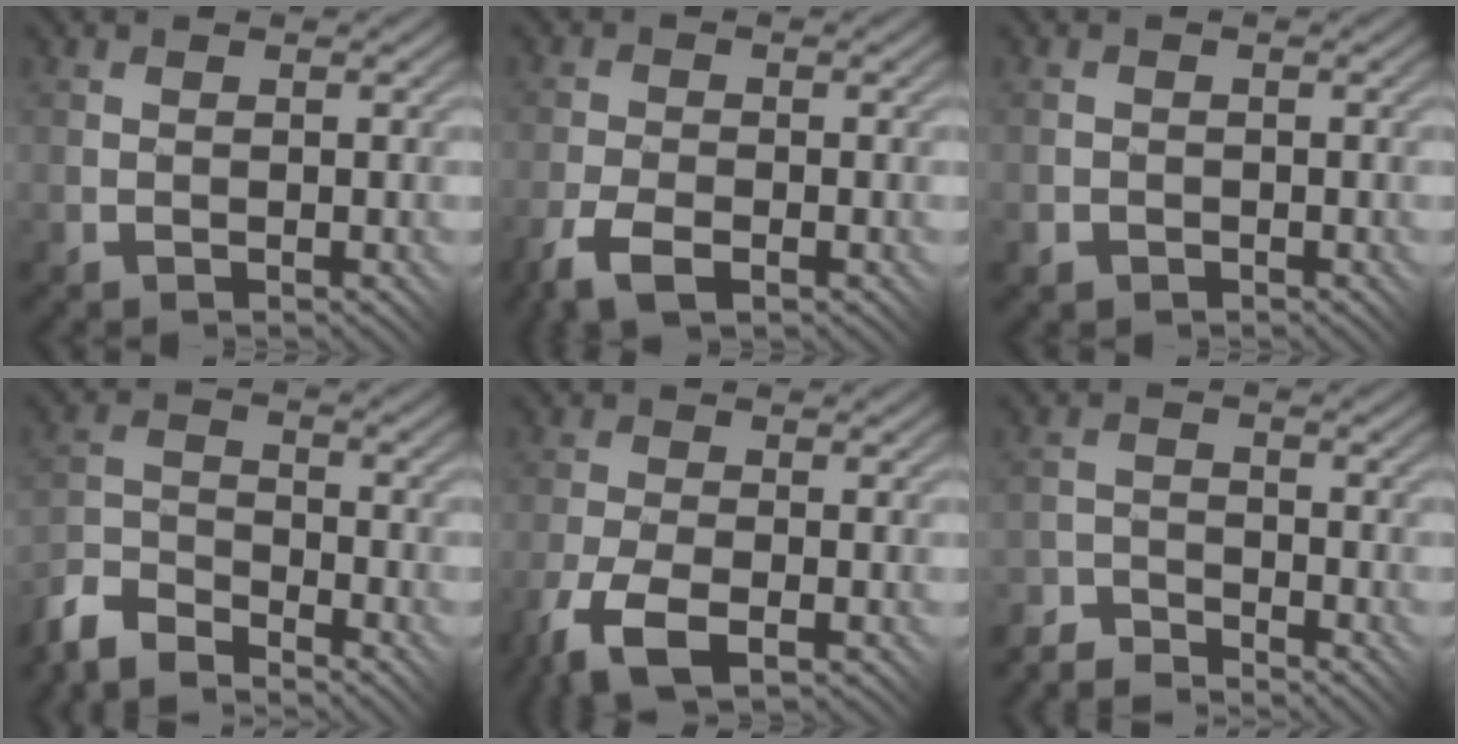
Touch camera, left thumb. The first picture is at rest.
{"total": 5.3, "force": [-3.0, 2.4, 3.7], "torque": [-0.079, -0.006, -0.058]}
{"total": 1.5, "force": [-0.9, 1.3, 0.2], "torque": [-0.004, 0.002, -0.016]}
{"total": 6.7, "force": [-5.9, 2.2, 2.4], "torque": [-0.053, 0.000, -0.131]}
{"total": 7.3, "force": [-4.1, 3.2, 5.2], "torque": [-0.118, -0.012, -0.073]}
{"total": 4.4, "force": [-4.3, 0.6, 0.4], "torque": [-0.003, 0.006, -0.092]}